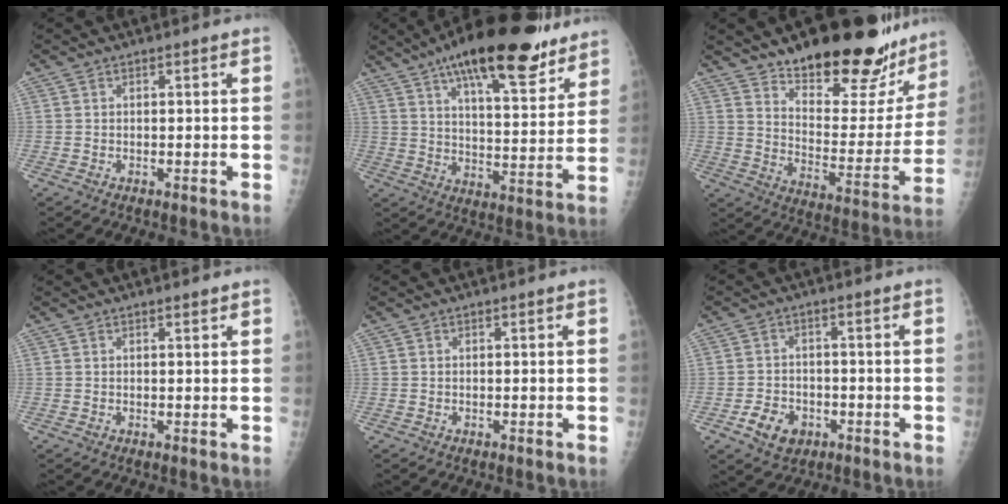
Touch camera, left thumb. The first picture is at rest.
{"total": 22.8, "force": [15.4, 7.3, 15.2], "torque": [-0.197, -0.051, 0.234]}
{"total": 25.5, "force": [20.6, 8.6, 12.4], "torque": [-0.135, -0.128, 0.285]}
{"total": 0.7, "force": [0.6, 0.1, 0.4], "torque": [-0.007, -0.003, 0.008]}
{"total": 0.0}
{"total": 6.1, "force": [-2.6, 4.6, 3.0], "torque": [-0.040, 0.014, -0.039]}